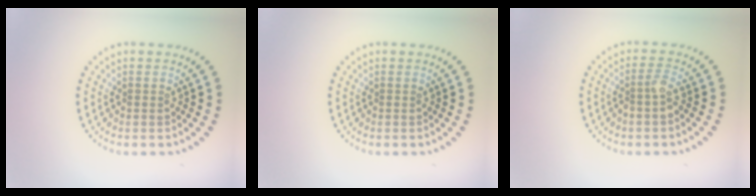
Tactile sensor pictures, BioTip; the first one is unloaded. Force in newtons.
{"total": 0.0}
{"total": 1.6, "press": 1.3, "slide": 0.9}